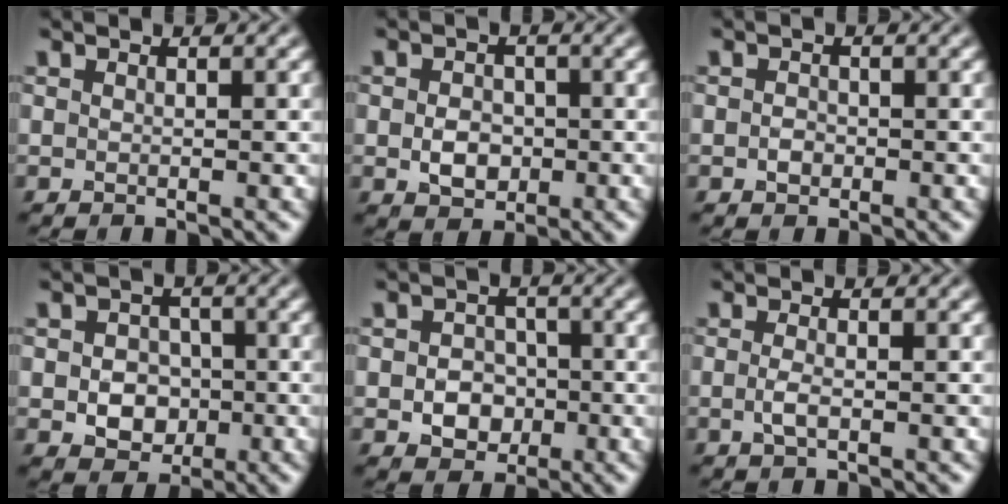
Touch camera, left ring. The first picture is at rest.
{"total": 2.9, "force": [-0.5, 2.2, 1.8], "torque": [-0.031, -0.003, -0.012]}
{"total": 1.0, "force": [-0.3, 0.8, 0.5], "torque": [-0.011, -0.002, -0.008]}
{"total": 3.9, "force": [-0.7, 3.1, 2.3], "torque": [-0.031, -0.004, -0.012]}
{"total": 3.4, "force": [-0.7, 2.7, 1.9], "torque": [-0.025, -0.003, -0.015]}
{"total": 1.3, "force": [-0.3, 0.4, 1.2], "torque": [-0.028, -0.002, -0.008]}